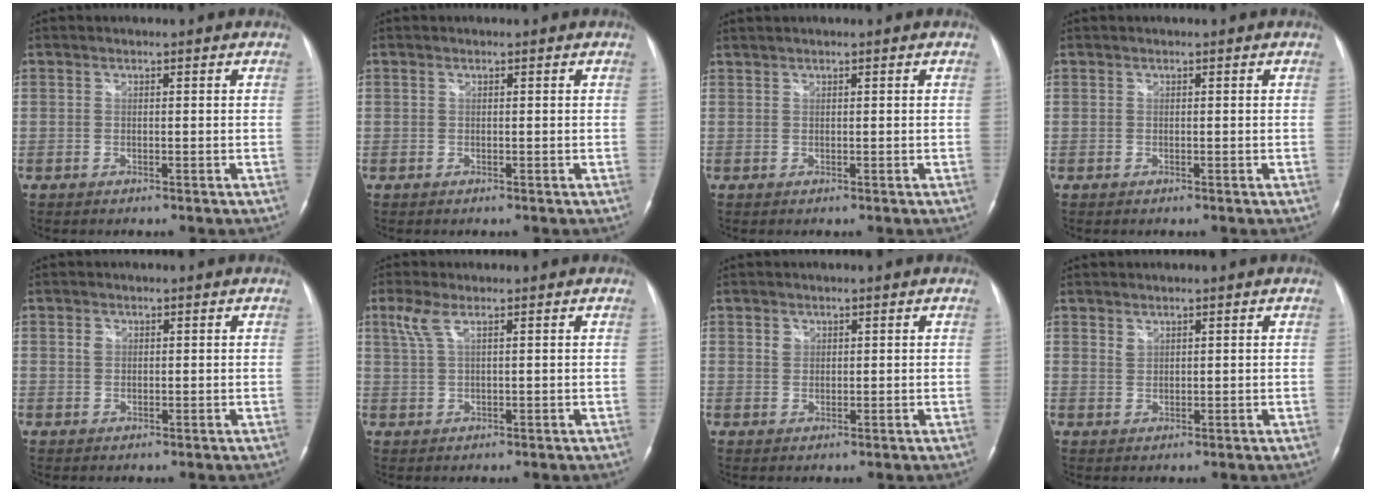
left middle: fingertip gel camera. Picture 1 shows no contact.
{"total": 0.0}
{"total": 0.8, "force": [0.8, -0.1, 0.3], "torque": [-0.008, 0.011, 0.021]}
{"total": 0.0}
{"total": 1.2, "force": [0.5, 1.0, 0.5], "torque": [-0.008, 0.000, 0.009]}
{"total": 3.1, "force": [1.7, 0.6, 2.6], "torque": [-0.072, 0.016, 0.041]}
{"total": 1.4, "force": [0.8, 1.1, 0.3], "torque": [-0.001, -0.003, 0.013]}
{"total": 1.1, "force": [1.0, 0.4, 0.2], "torque": [-0.003, -0.004, 0.020]}